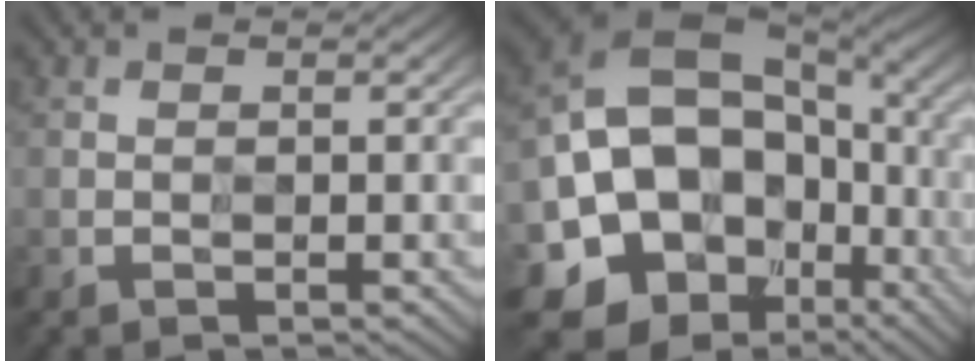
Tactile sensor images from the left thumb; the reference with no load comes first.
{"total": 19.7, "force": [-3.7, 17.3, 8.8], "torque": [-0.170, -0.004, -0.076]}